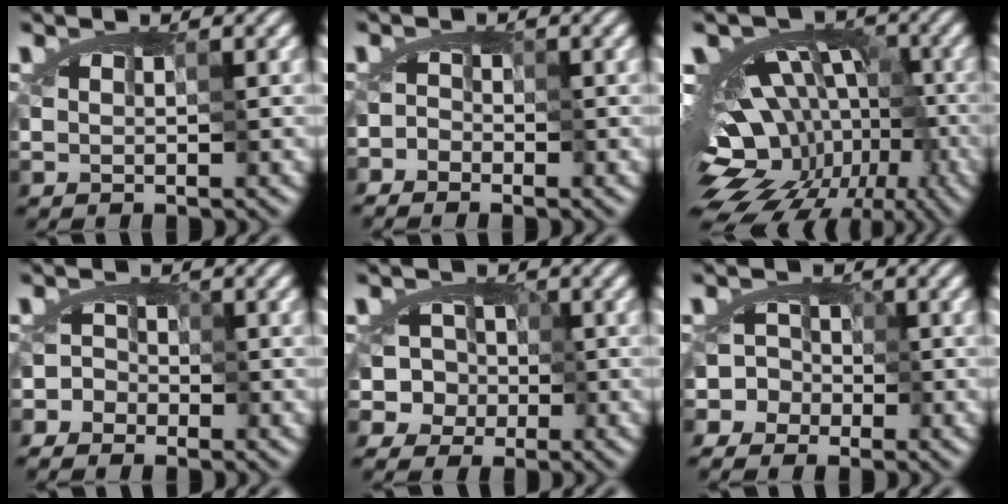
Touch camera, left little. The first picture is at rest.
{"total": 1.4, "force": [-1.4, 0.2, -0.4], "torque": [0.016, -0.004, -0.027]}
{"total": 15.3, "force": [-7.3, 10.5, 8.4], "torque": [-0.106, -0.001, -0.102]}
{"total": 2.6, "force": [-1.3, 2.1, 0.7], "torque": [0.008, 0.011, -0.036]}
{"total": 4.8, "force": [-0.7, 4.3, 2.0], "torque": [-0.012, 0.016, -0.044]}
{"total": 3.8, "force": [-1.3, 3.4, 1.2], "torque": [0.004, 0.021, -0.053]}